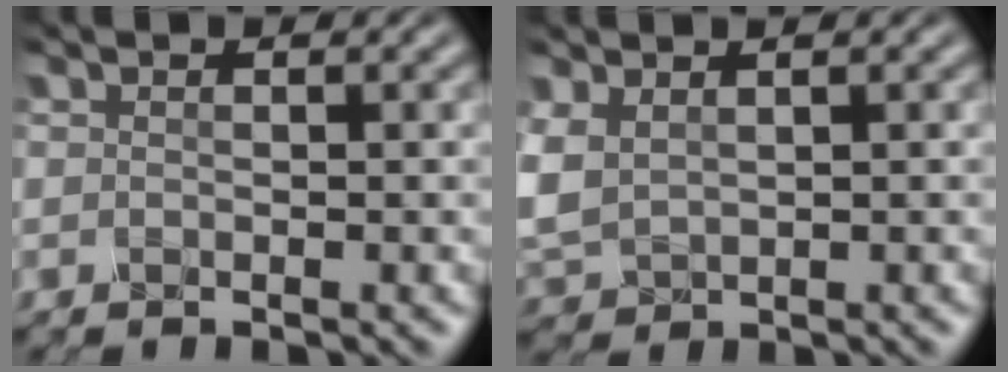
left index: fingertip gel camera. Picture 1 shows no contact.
{"total": 3.2, "force": [0.8, 2.2, 2.2], "torque": [-0.071, -0.001, 0.020]}